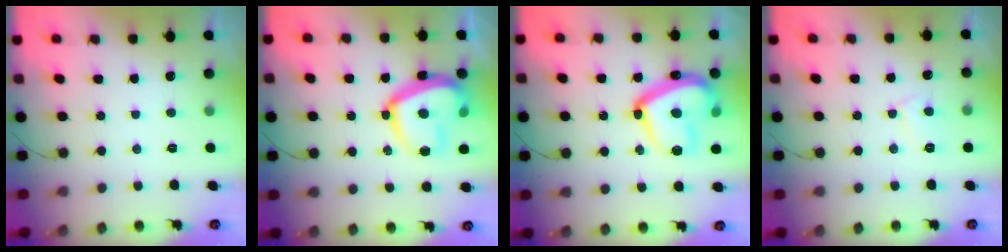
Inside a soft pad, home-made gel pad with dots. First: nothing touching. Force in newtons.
{"total": 17.0, "press": 16.9, "slide": 1.5}
{"total": 19.8, "press": 19.7, "slide": 1.7}
{"total": 4.3, "press": 4.3, "slide": 0.4}